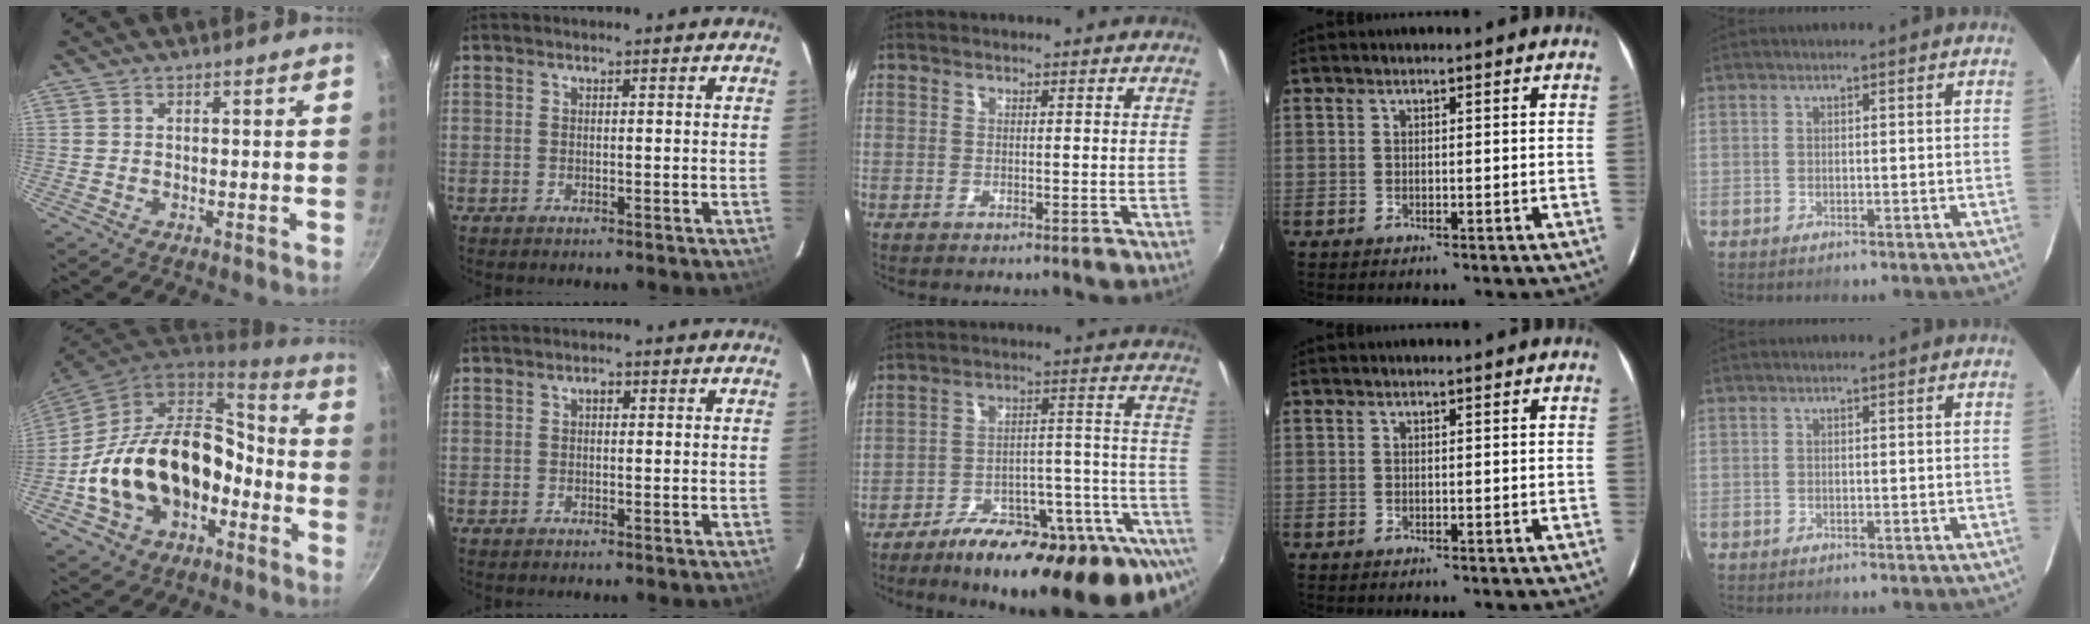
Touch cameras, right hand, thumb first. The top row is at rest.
{"thumb": {"total": 22.5, "force": [-5.6, 15.3, 15.6], "torque": [-0.242, 0.072, -0.087]}, "index": {"total": 1.0, "force": [0.1, 0.8, 0.7], "torque": [-0.010, 0.007, 0.000]}, "middle": {"total": 25.2, "force": [-17.0, 5.2, 17.8], "torque": [-0.212, -0.027, -0.243]}}